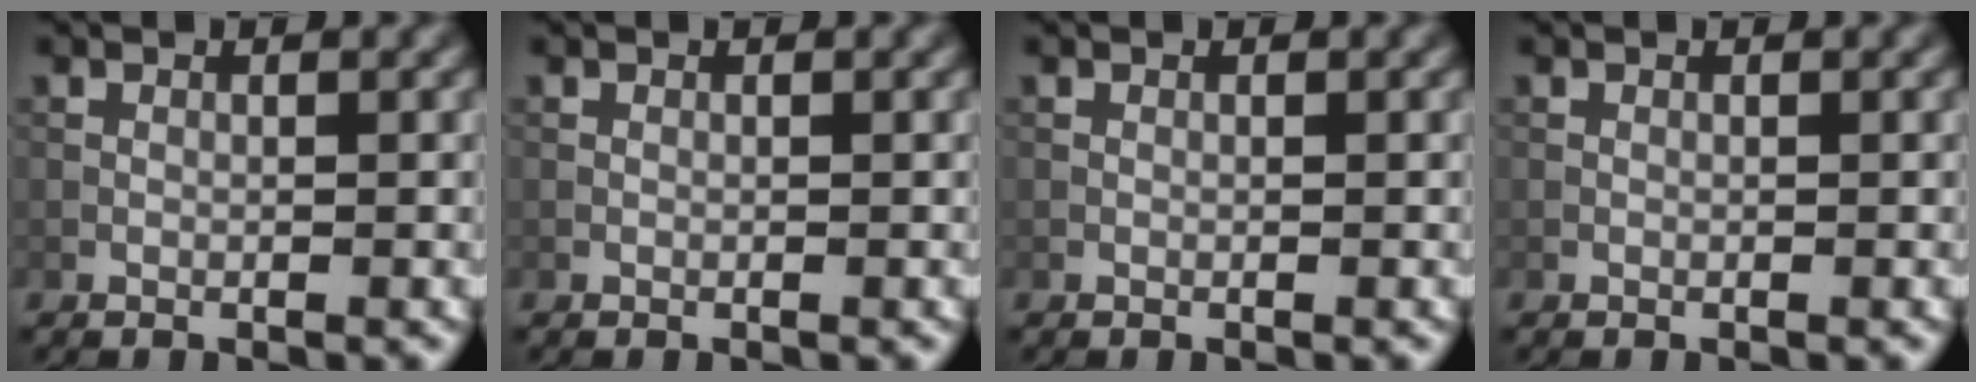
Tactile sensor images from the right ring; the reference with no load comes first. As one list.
[{"total": 0.0}, {"total": 0.0}, {"total": 0.0}]